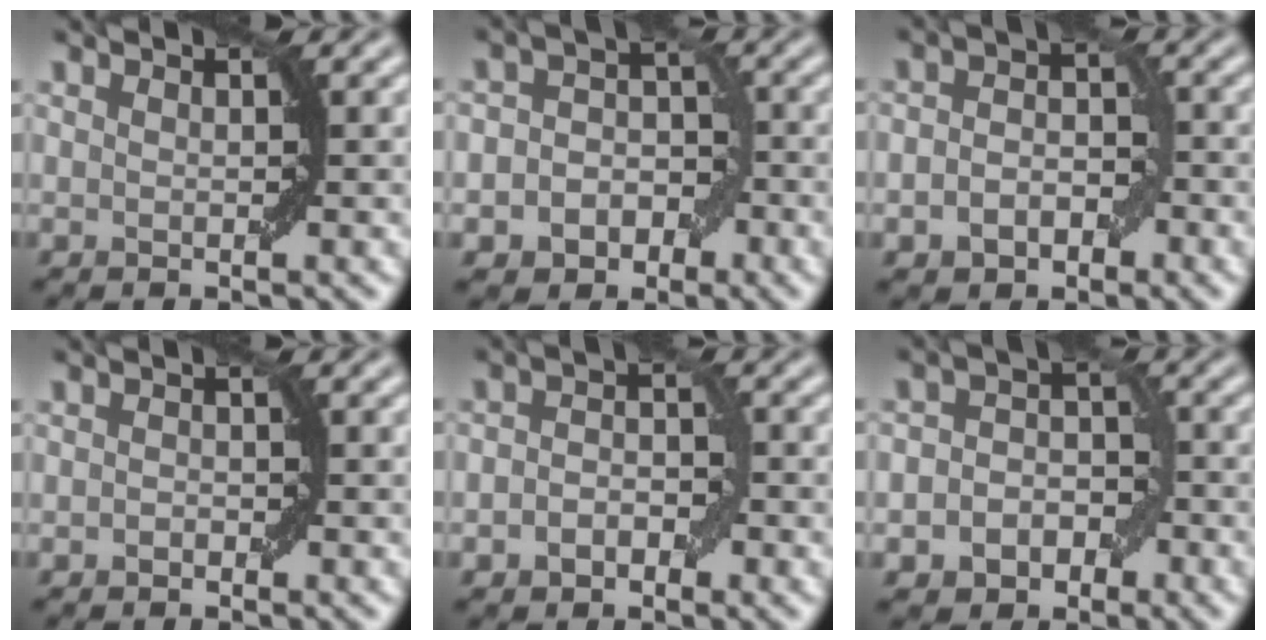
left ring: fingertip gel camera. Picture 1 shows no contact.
{"total": 5.0, "force": [-2.0, 4.1, 2.1], "torque": [0.002, 0.009, -0.047]}
{"total": 3.8, "force": [-1.4, 2.7, 2.3], "torque": [-0.031, 0.000, -0.027]}
{"total": 0.7, "force": [-0.4, 0.5, 0.4], "torque": [-0.006, 0.002, -0.006]}
{"total": 2.9, "force": [-0.9, 2.0, 1.9], "torque": [-0.028, 0.003, -0.019]}
{"total": 4.5, "force": [-1.8, 3.6, 2.1], "torque": [0.002, 0.002, -0.040]}